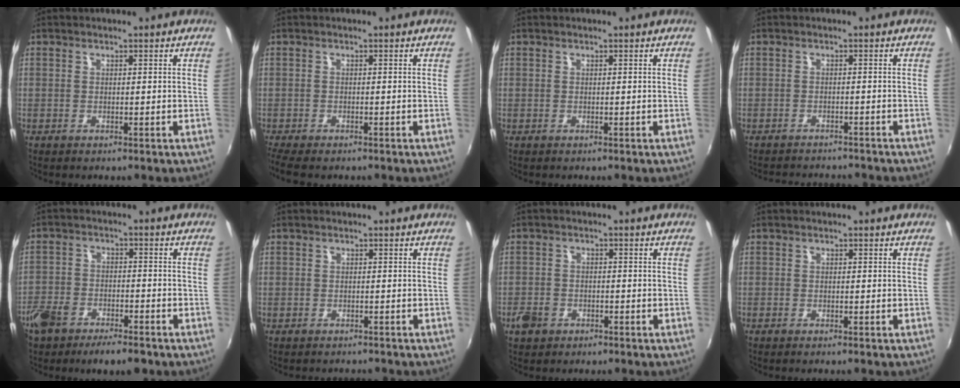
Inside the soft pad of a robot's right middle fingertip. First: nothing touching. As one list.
[{"total": 4.9, "force": [-4.0, 1.3, 2.5], "torque": [-0.063, -0.028, -0.074]}, {"total": 0.0}, {"total": 6.9, "force": [-6.5, 1.5, 1.9], "torque": [-0.050, -0.011, -0.092]}, {"total": 10.0, "force": [-7.2, 4.5, 5.2], "torque": [-0.128, -0.011, -0.130]}, {"total": 1.9, "force": [-1.4, 1.3, 0.0], "torque": [-0.004, 0.005, -0.019]}, {"total": 4.3, "force": [-2.5, 3.1, 1.7], "torque": [-0.045, 0.000, -0.041]}, {"total": 0.5, "force": [-0.5, 0.1, 0.1], "torque": [-0.003, -0.002, -0.011]}]